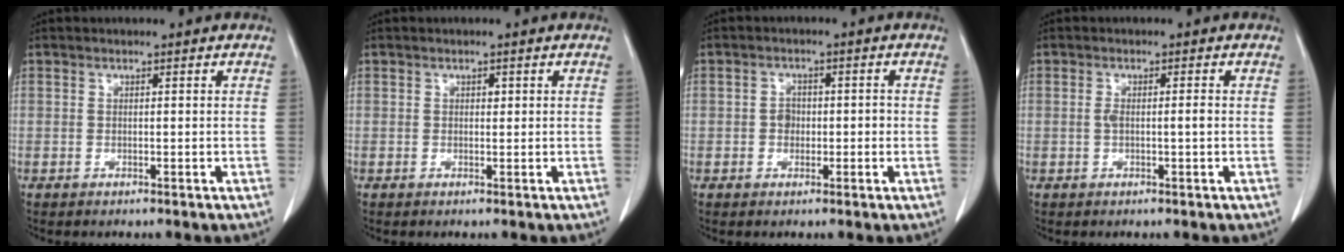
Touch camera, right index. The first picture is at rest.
{"total": 0.6, "force": [0.2, 0.4, 0.4], "torque": [-0.006, 0.000, 0.003]}
{"total": 2.5, "force": [-0.5, 1.9, 1.4], "torque": [-0.019, 0.011, -0.007]}
{"total": 2.0, "force": [-0.2, 0.3, 1.9], "torque": [-0.038, 0.002, -0.003]}